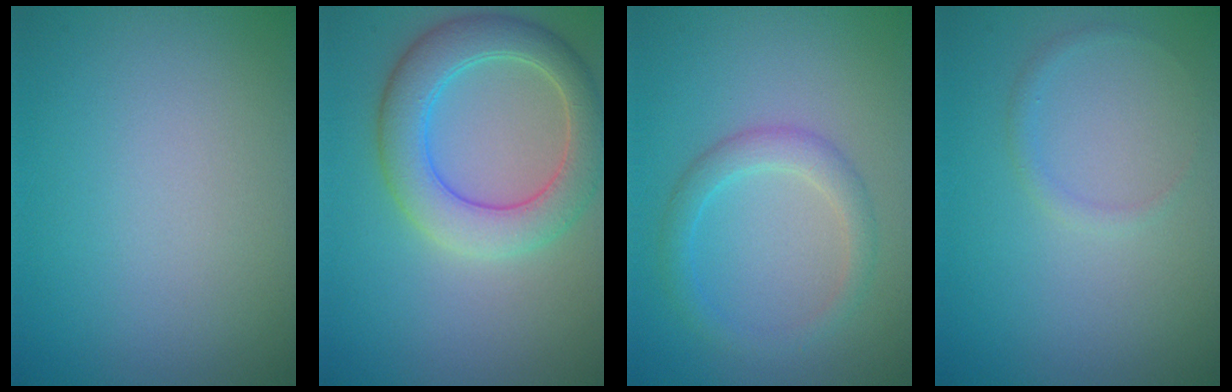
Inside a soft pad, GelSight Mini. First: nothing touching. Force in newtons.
{"total": 5.9, "press": 5.9, "slide": 0.3}
{"total": 2.4, "press": 2.4, "slide": 0.1}
{"total": 0.9, "press": 0.8, "slide": 0.1}